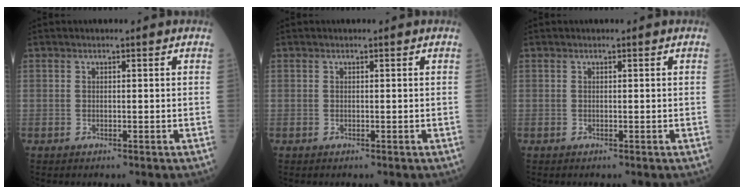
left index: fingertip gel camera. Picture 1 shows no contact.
{"total": 0.0}
{"total": 0.0}